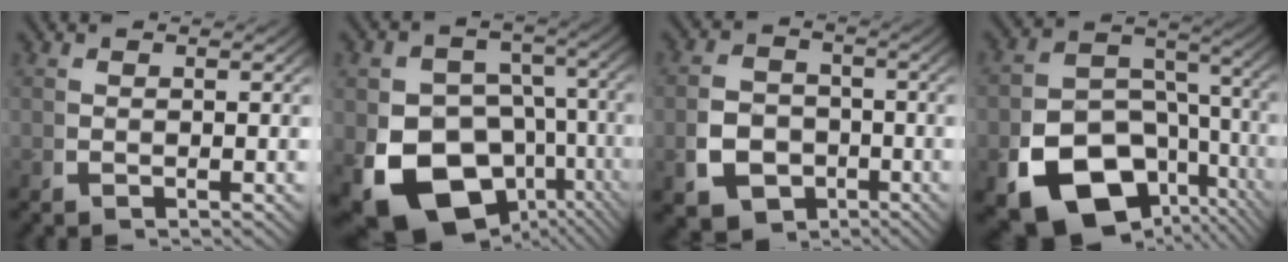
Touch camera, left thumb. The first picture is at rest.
{"total": 16.6, "force": [-5.7, 12.4, 9.5], "torque": [-0.196, -0.087, -0.063]}
{"total": 8.4, "force": [-3.2, 6.9, 3.4], "torque": [-0.068, -0.040, -0.044]}
{"total": 15.1, "force": [-6.1, 10.6, 8.9], "torque": [-0.167, -0.063, -0.080]}